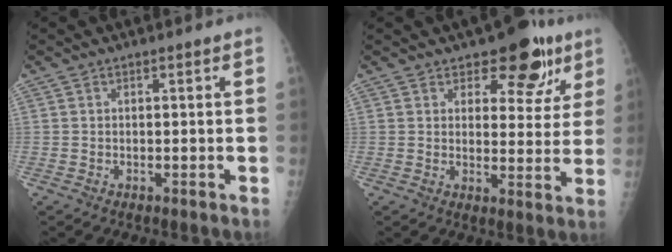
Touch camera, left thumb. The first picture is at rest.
{"total": 10.1, "force": [6.4, 5.4, 5.6], "torque": [-0.024, -0.031, 0.083]}